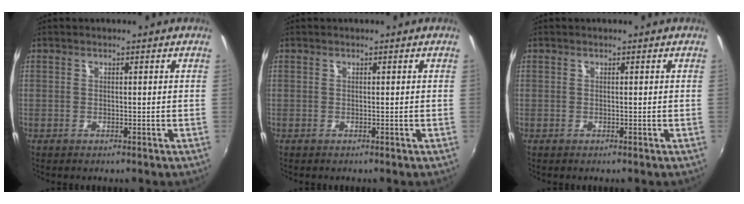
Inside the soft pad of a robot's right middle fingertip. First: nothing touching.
{"total": 0.0}
{"total": 0.0}